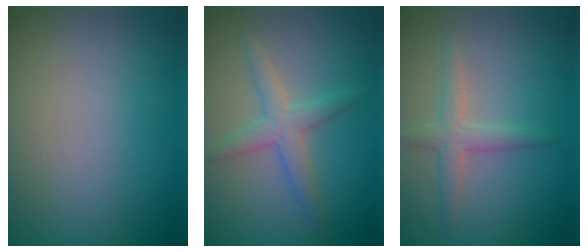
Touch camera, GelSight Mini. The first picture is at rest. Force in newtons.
{"total": 2.7, "press": 2.7, "slide": 0.1}
{"total": 2.3, "press": 2.3, "slide": 0.1}